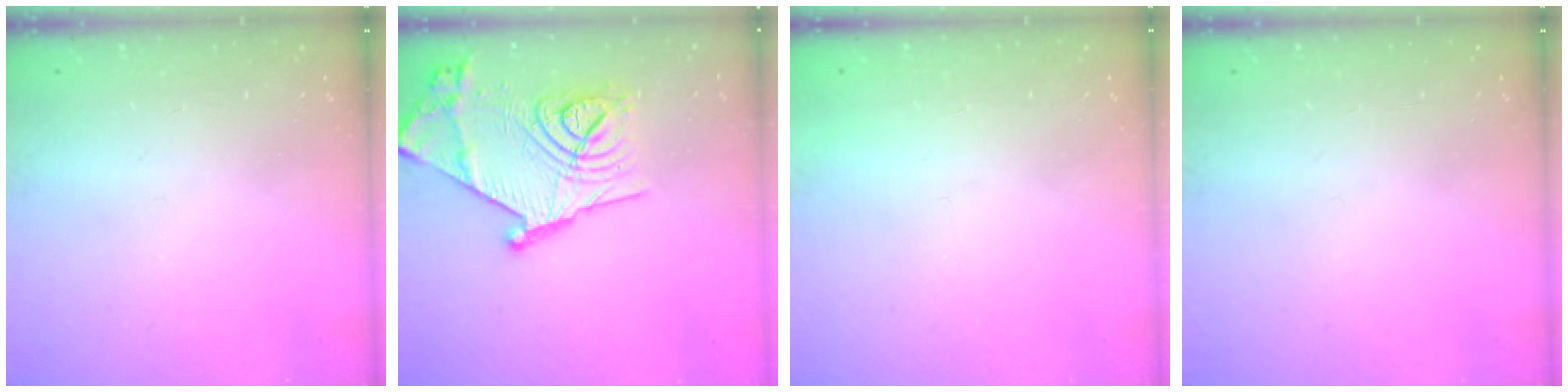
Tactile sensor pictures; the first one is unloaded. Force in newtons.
{"total": 22.3, "press": 22.3, "slide": 1.1}
{"total": 3.6, "press": 3.6, "slide": 0.1}
{"total": 0.0}